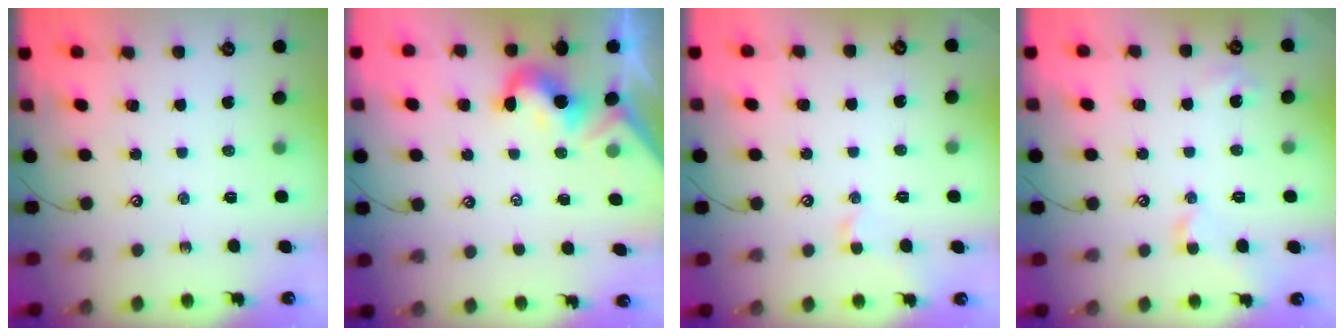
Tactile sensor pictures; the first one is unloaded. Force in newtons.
{"total": 2.9, "press": 2.9, "slide": 0.5}
{"total": 0.5, "press": 0.3, "slide": 0.4}
{"total": 2.8, "press": 2.7, "slide": 0.6}